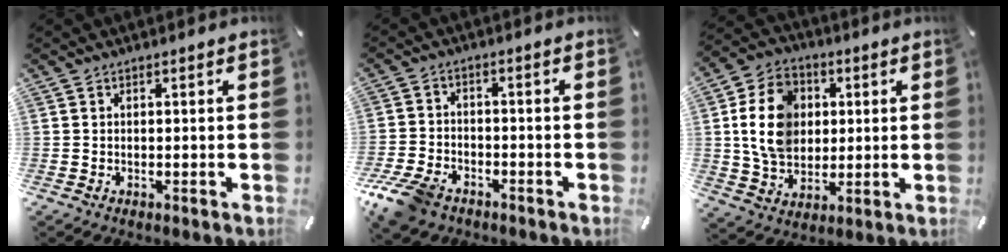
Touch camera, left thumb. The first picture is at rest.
{"total": 7.8, "force": [-5.5, 4.5, 3.4], "torque": [-0.080, 0.023, -0.107]}
{"total": 14.1, "force": [1.7, 11.4, 8.1], "torque": [-0.172, 0.012, 0.028]}